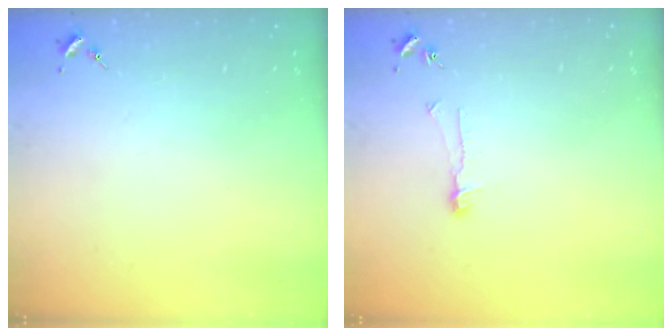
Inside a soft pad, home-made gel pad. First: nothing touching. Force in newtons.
{"total": 6.8, "press": 6.7, "slide": 0.4}